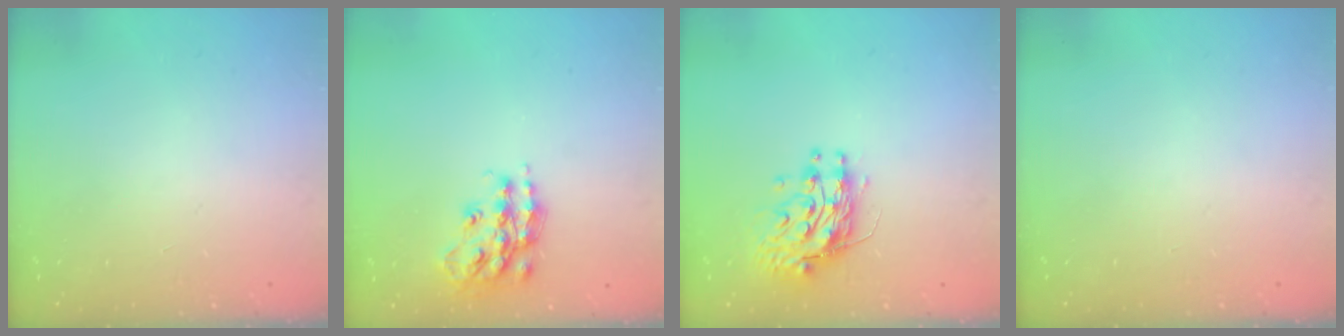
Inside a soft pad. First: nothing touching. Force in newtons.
{"total": 14.9, "press": 14.8, "slide": 0.8}
{"total": 10.8, "press": 10.7, "slide": 0.9}
{"total": 0.0}